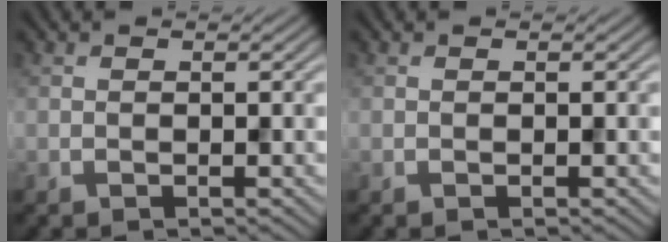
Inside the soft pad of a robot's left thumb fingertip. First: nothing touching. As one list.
[{"total": 0.0}]